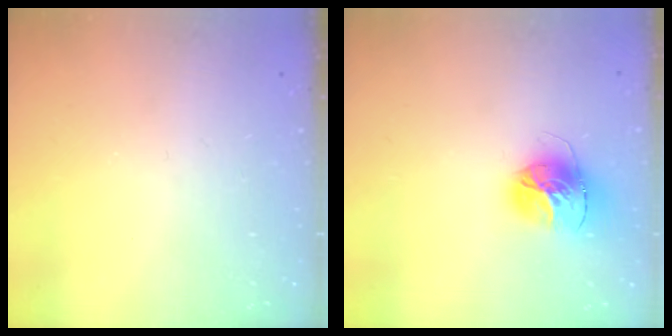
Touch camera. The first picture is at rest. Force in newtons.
{"total": 15.4, "press": 15.3, "slide": 1.7}